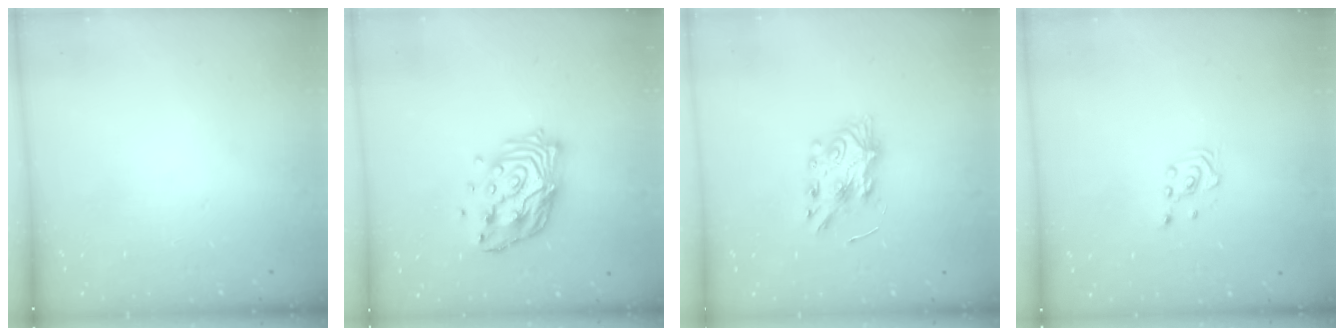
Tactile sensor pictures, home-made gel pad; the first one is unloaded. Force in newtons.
{"total": 13.7, "press": 13.6, "slide": 1.4}
{"total": 7.7, "press": 7.7, "slide": 0.6}
{"total": 1.6, "press": 1.5, "slide": 0.2}